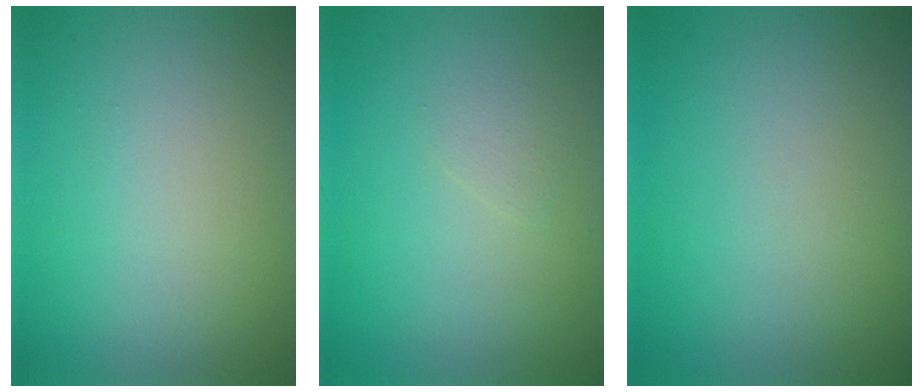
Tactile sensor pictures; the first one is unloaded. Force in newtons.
{"total": 0.8, "press": 0.8, "slide": 0.1}
{"total": 0.0}